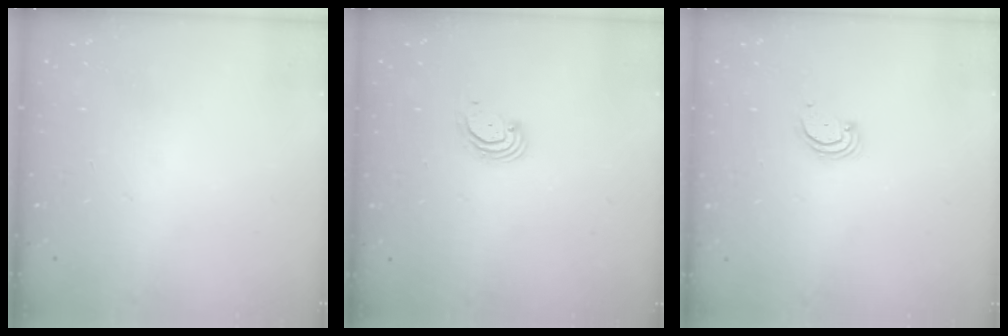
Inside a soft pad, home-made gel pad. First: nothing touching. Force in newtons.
{"total": 3.0, "press": 3.0, "slide": 0.3}
{"total": 2.5, "press": 2.5, "slide": 0.3}